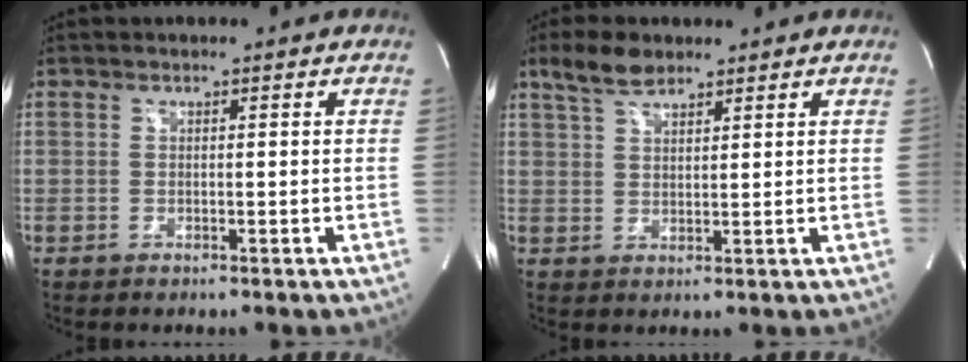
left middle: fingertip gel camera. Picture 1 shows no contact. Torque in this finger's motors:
{"motor_torque": [0.55, -0.52, 0.10, 0.02]}